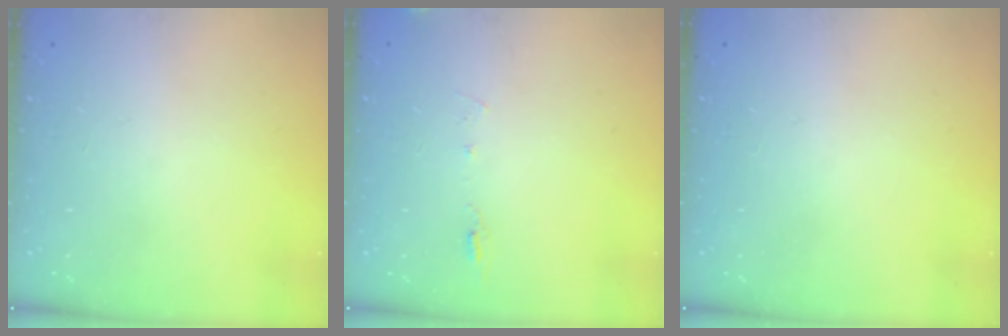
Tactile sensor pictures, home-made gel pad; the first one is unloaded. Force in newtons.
{"total": 8.0, "press": 7.8, "slide": 1.8}
{"total": 0.0}